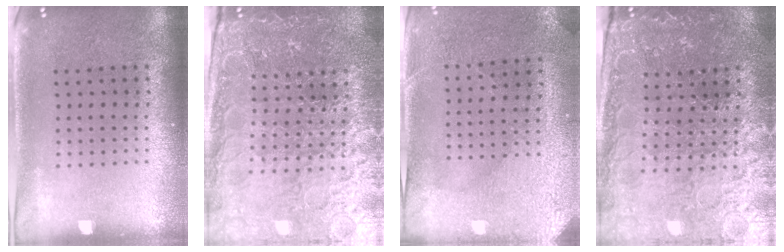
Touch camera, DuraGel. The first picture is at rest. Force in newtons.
{"total": 4.7, "press": 4.4, "slide": 1.5}
{"total": 2.9, "press": 2.7, "slide": 1.1}
{"total": 3.2, "press": 3.1, "slide": 0.4}